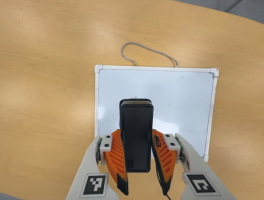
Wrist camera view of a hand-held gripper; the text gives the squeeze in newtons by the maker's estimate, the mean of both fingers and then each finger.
{"total": 9.0, "left": 6.7, "right": 11.3}